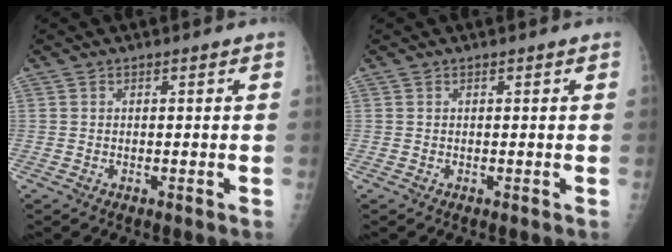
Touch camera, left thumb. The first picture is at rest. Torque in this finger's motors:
{"motor_torque": [0.00, 0.00, 0.00, 0.00, 0.00]}